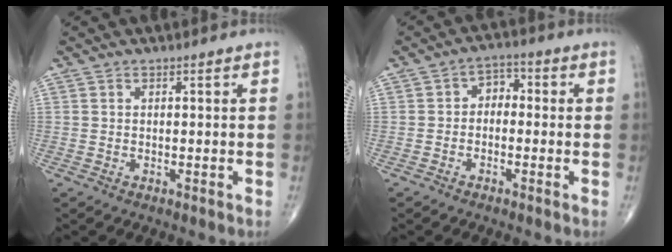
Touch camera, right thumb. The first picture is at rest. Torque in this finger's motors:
{"motor_torque": [-0.46, -0.04, 0.34, 0.07, 0.00]}